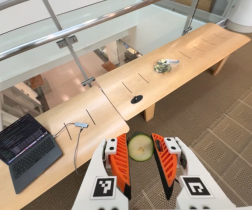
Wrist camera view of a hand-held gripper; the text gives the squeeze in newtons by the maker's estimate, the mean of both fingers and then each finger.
{"total": 8.7, "left": 8.5, "right": 8.9}